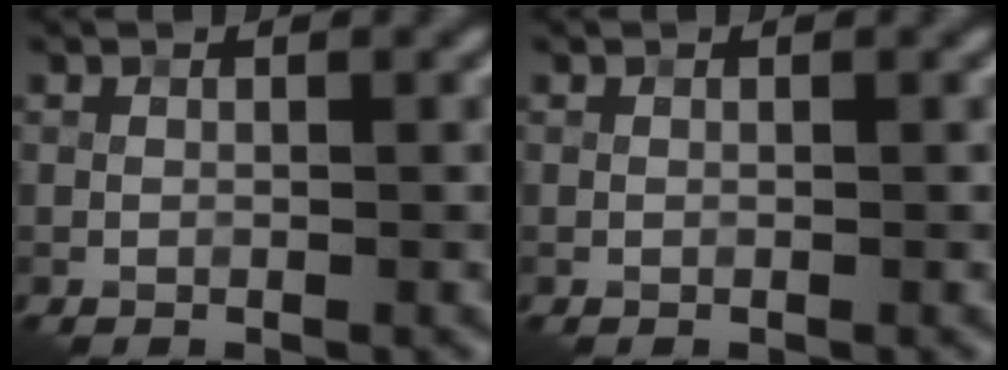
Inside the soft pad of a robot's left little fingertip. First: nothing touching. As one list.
[{"total": 0.0}]